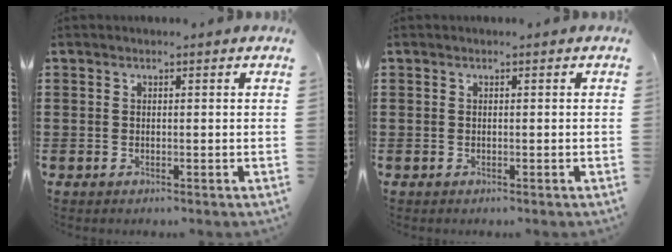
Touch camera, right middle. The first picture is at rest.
{"total": 0.0}